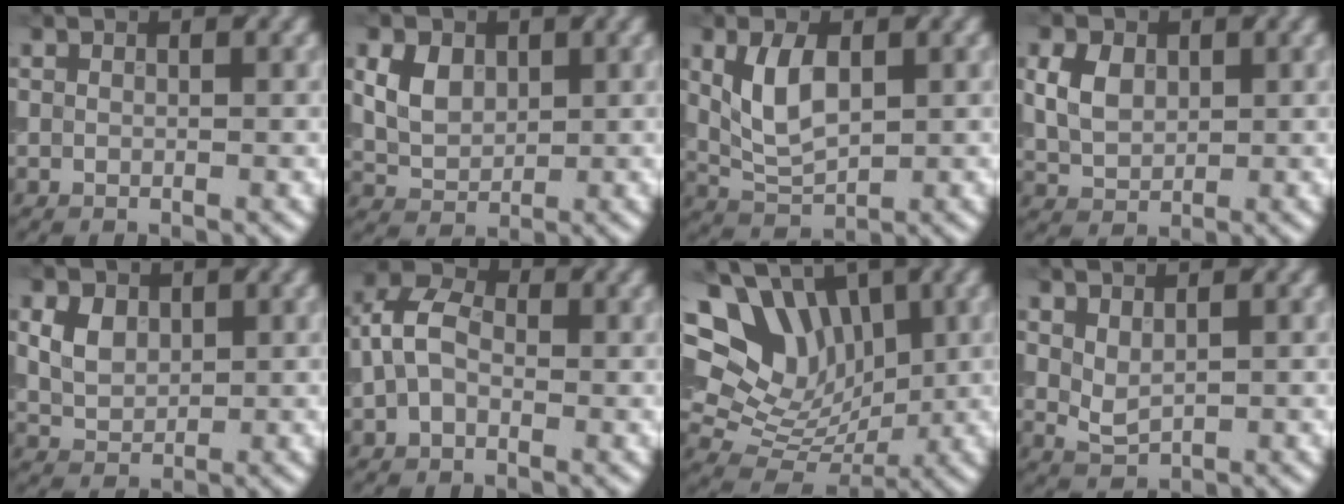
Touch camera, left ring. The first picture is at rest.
{"total": 3.7, "force": [1.2, 2.6, 2.3], "torque": [-0.052, 0.008, 0.024]}
{"total": 4.2, "force": [0.7, 2.3, 3.5], "torque": [-0.084, 0.007, 0.025]}
{"total": 3.3, "force": [0.8, 2.3, 2.1], "torque": [-0.051, 0.008, 0.022]}
{"total": 3.4, "force": [1.3, 2.4, 2.1], "torque": [-0.050, 0.013, 0.025]}
{"total": 3.8, "force": [-0.7, 2.4, 2.9], "torque": [-0.060, 0.019, -0.016]}
{"total": 13.4, "force": [5.3, 10.0, 7.2], "torque": [-0.148, 0.051, 0.089]}
{"total": 1.8, "force": [0.6, 1.1, 1.3], "torque": [-0.034, 0.004, 0.021]}